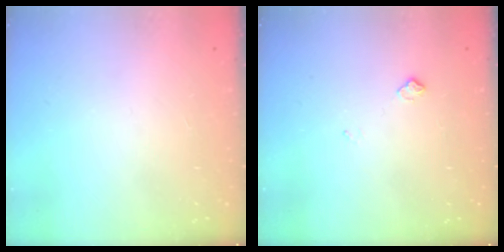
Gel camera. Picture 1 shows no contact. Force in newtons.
{"total": 5.2, "press": 5.1, "slide": 0.8}